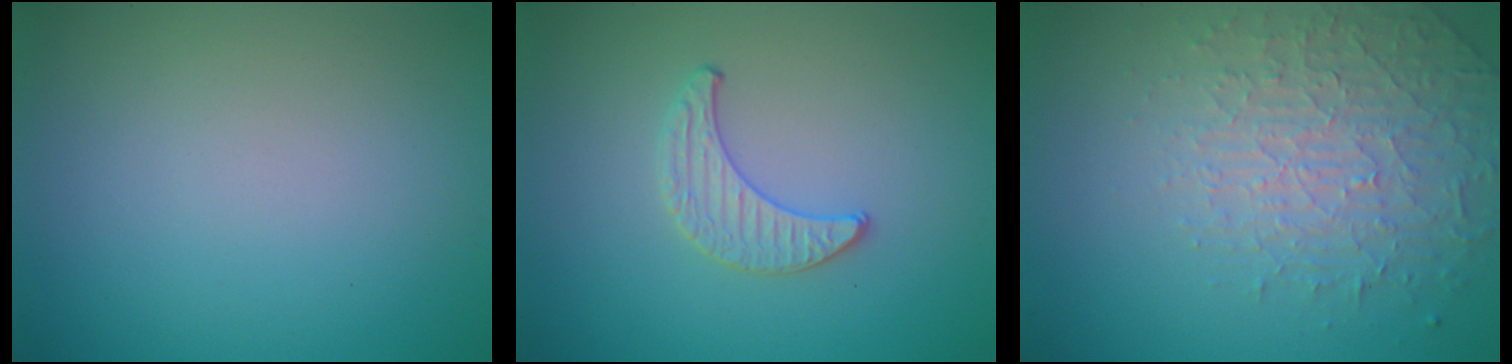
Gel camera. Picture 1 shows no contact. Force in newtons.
{"total": 1.3, "press": 1.3, "slide": 0.2}
{"total": 4.5, "press": 3.2, "slide": 3.1}